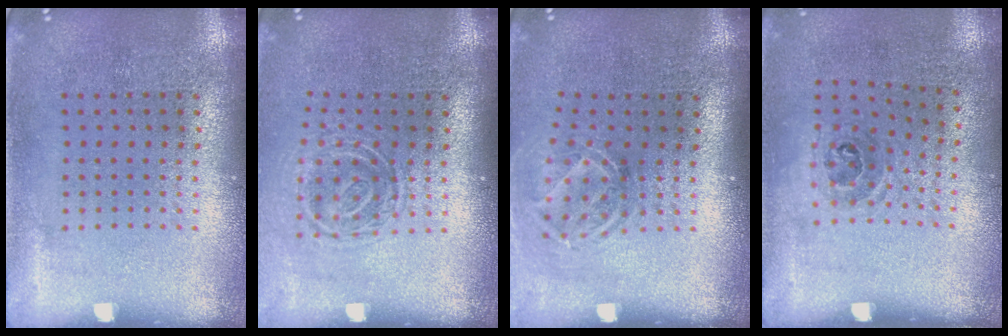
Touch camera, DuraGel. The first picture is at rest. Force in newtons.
{"total": 1.7, "press": 1.2, "slide": 1.1}
{"total": 1.8, "press": 1.3, "slide": 1.3}
{"total": 1.0, "press": 0.7, "slide": 0.8}